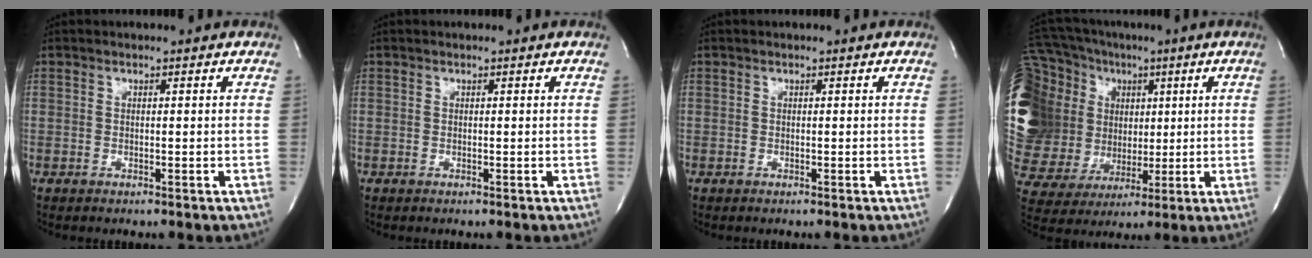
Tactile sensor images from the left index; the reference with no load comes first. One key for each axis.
{"total": 0.0}
{"total": 0.0}
{"total": 31.4, "fx": 6.8, "fy": 24.9, "fz": 17.9, "tx": -0.486, "ty": 0.104, "tz": 0.143}